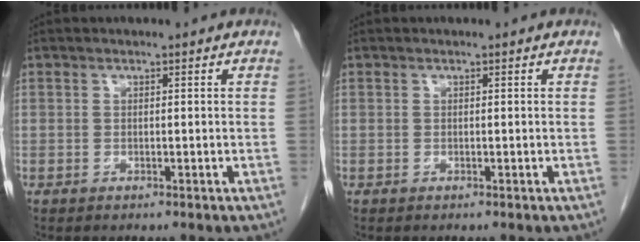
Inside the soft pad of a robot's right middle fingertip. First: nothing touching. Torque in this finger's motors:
{"motor_torque": [-0.03, -0.02, -0.01, -0.01]}